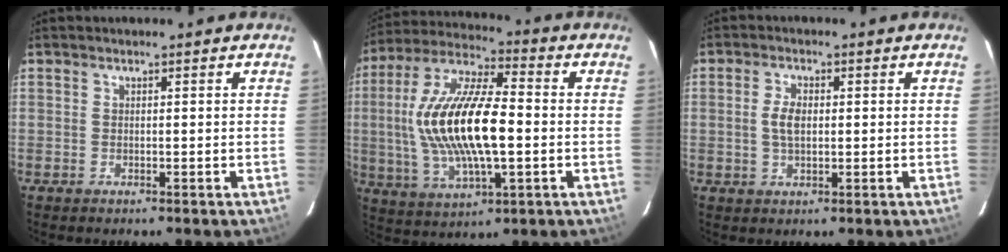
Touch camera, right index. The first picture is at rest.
{"total": 19.5, "force": [-0.6, 7.3, 18.1], "torque": [-0.358, 0.005, -0.009]}
{"total": 4.0, "force": [0.1, 2.3, 3.3], "torque": [-0.064, 0.004, 0.005]}